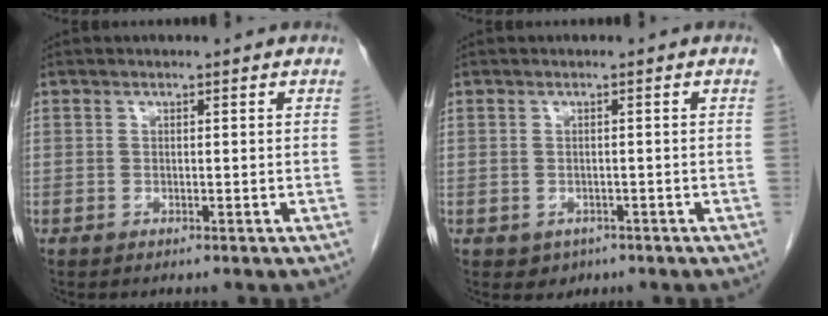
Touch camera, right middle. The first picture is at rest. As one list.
[{"total": 1.9, "force": [-0.9, 1.6, 0.5], "torque": [-0.006, 0.004, -0.005]}]